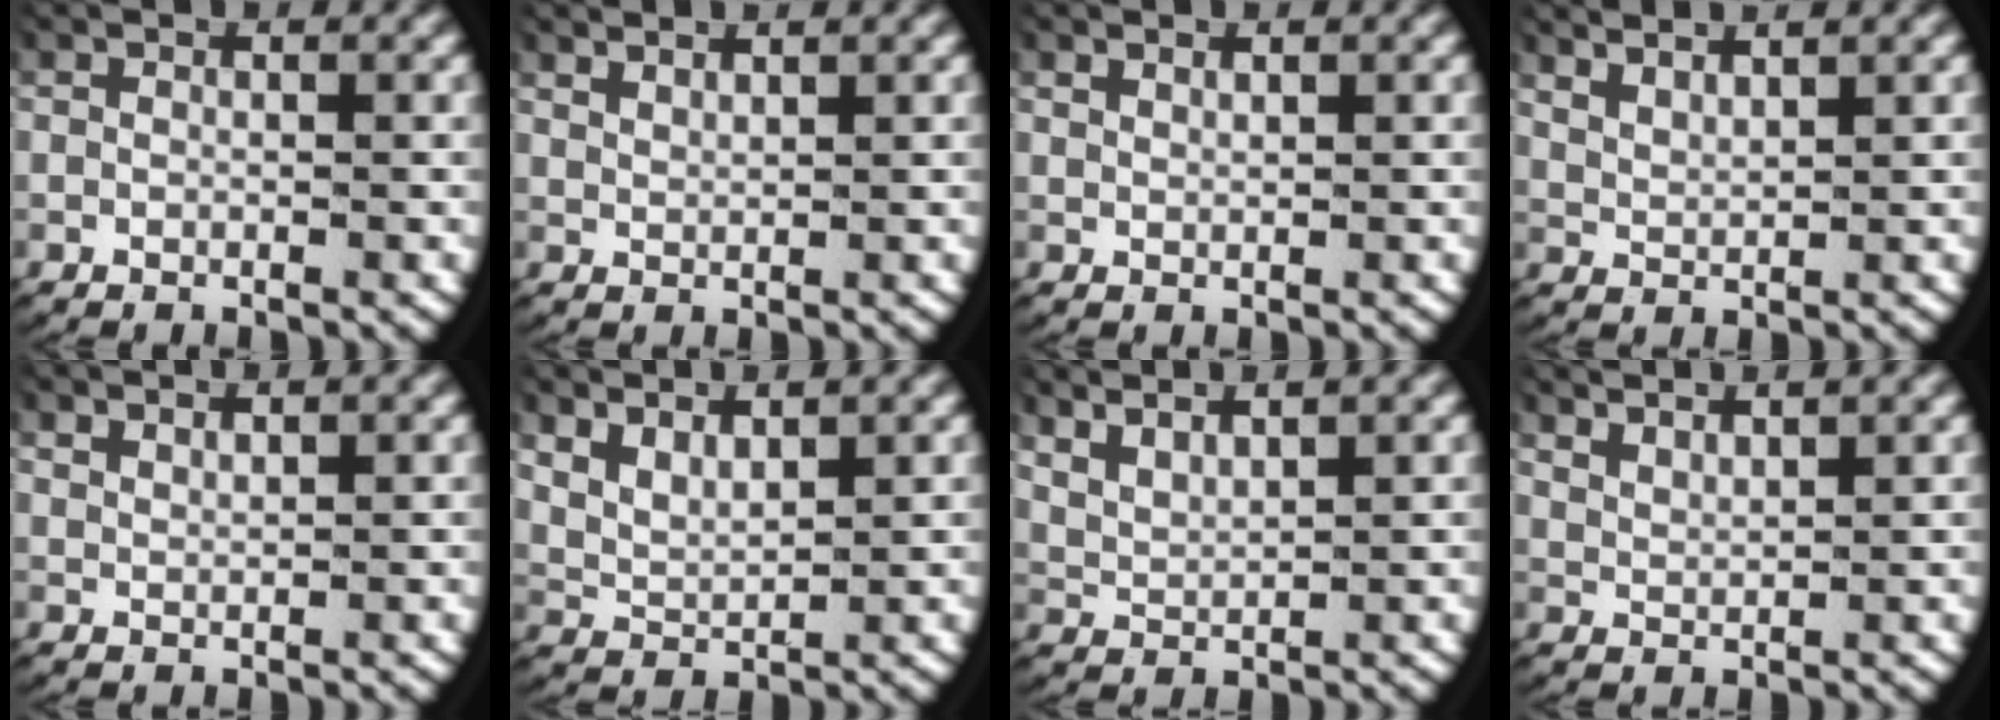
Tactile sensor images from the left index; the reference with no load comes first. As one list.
[{"total": 2.0, "force": [2.0, -0.2, 0.2], "torque": [-0.011, -0.002, 0.041]}, {"total": 0.8, "force": [0.8, -0.2, 0.0], "torque": [-0.004, -0.003, 0.021]}, {"total": 2.9, "force": [2.7, 0.6, 0.9], "torque": [-0.032, -0.004, 0.055]}, {"total": 1.1, "force": [1.1, -0.2, 0.0], "torque": [-0.005, -0.004, 0.028]}, {"total": 3.7, "force": [1.7, 2.8, 1.7], "torque": [-0.055, -0.010, 0.030]}, {"total": 3.6, "force": [2.4, 2.1, 1.5], "torque": [-0.052, -0.006, 0.046]}, {"total": 2.9, "force": [2.8, 0.3, 0.6], "torque": [-0.024, -0.004, 0.056]}]